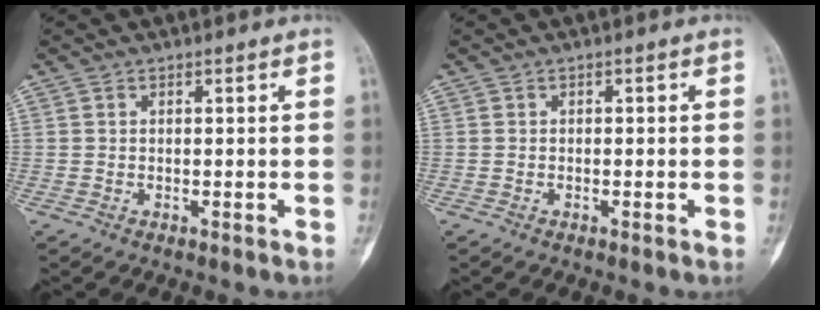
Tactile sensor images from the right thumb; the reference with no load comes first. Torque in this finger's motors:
{"motor_torque": [-0.11, -0.11, -0.02, 0.17, -0.02]}